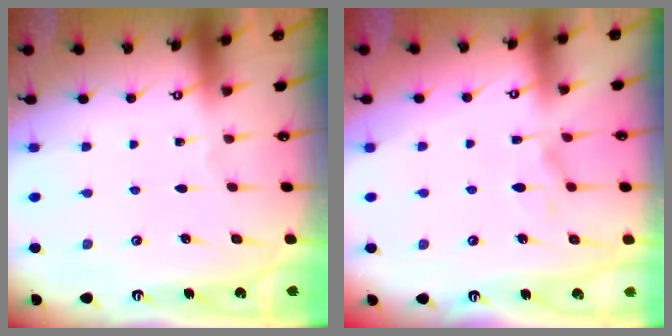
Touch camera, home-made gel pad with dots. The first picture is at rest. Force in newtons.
{"total": 4.4, "press": 4.3, "slide": 1.0}